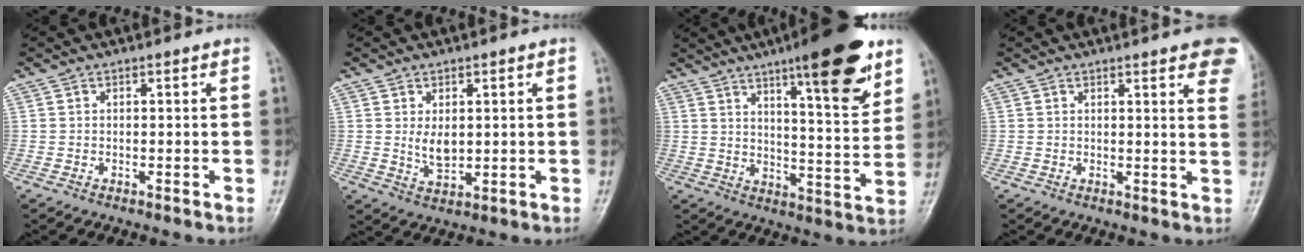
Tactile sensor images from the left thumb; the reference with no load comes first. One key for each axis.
{"total": 4.4, "fx": 0.7, "fy": 2.7, "fz": 3.5, "tx": -0.049, "ty": -0.013, "tz": 0.020}
{"total": 17.4, "fx": 10.4, "fy": 3.7, "fz": 13.4, "tx": -0.166, "ty": -0.057, "tz": 0.155}
{"total": 11.0, "fx": 6.8, "fy": 2.7, "fz": 8.2, "tx": -0.077, "ty": -0.021, "tz": 0.065}